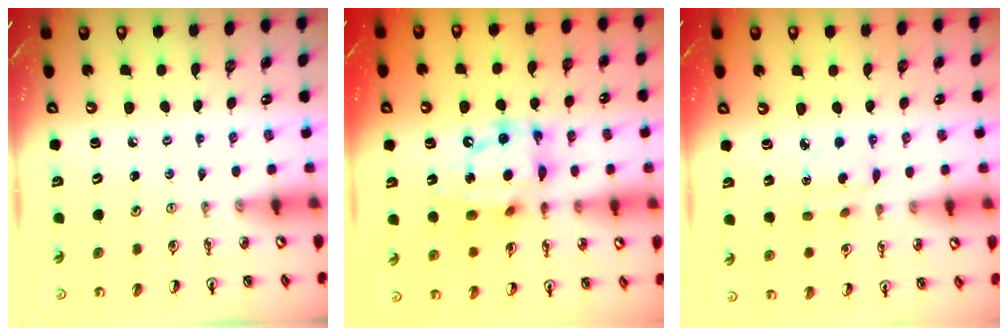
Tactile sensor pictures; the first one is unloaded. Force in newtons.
{"total": 14.3, "press": 14.3, "slide": 1.5}
{"total": 4.8, "press": 4.8, "slide": 0.6}